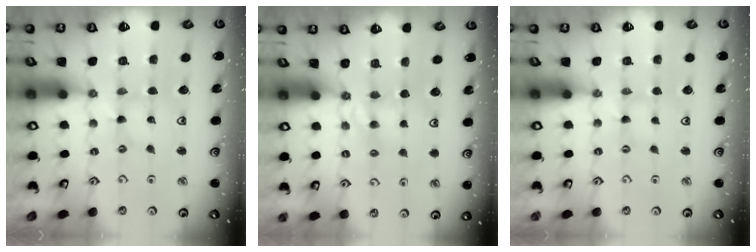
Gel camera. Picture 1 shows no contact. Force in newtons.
{"total": 4.8, "press": 4.8, "slide": 0.6}
{"total": 0.0}